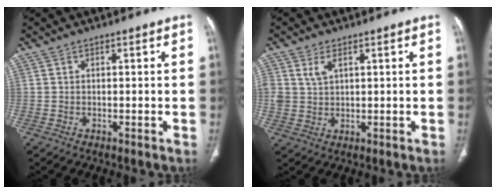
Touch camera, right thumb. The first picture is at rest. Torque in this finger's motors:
{"motor_torque": [0.09, 0.00, 0.19, 0.16, -0.01]}